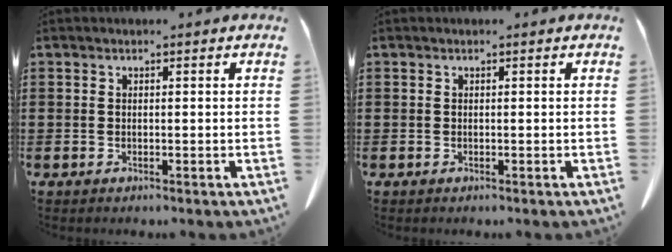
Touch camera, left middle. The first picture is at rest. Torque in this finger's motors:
{"motor_torque": [0.00, 0.00, 0.00, 0.00]}